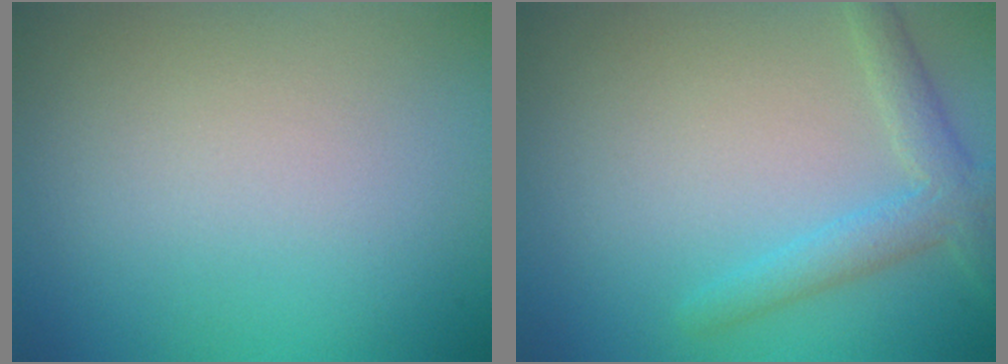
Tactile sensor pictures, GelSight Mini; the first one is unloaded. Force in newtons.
{"total": 2.9, "press": 2.9, "slide": 0.2}